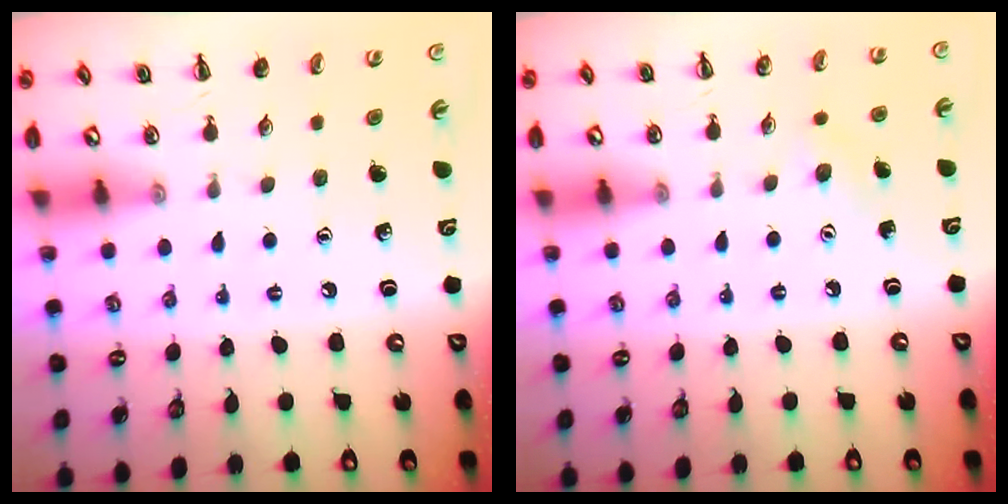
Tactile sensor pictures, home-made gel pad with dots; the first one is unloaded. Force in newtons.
{"total": 5.5, "press": 5.2, "slide": 1.6}